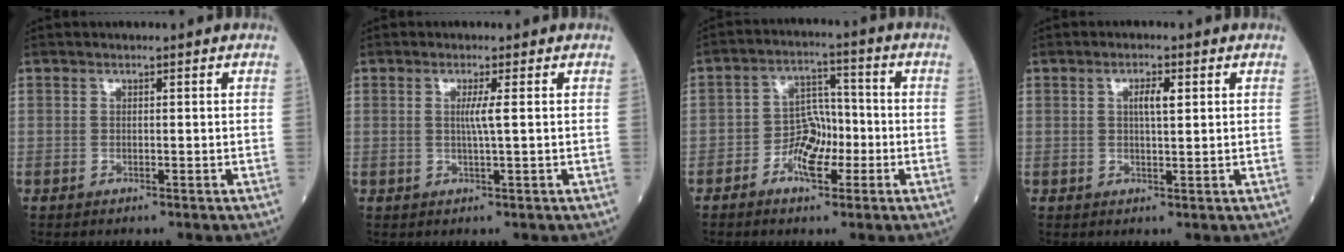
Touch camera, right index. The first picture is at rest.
{"total": 2.2, "force": [0.3, -0.6, 2.1], "torque": [-0.043, -0.003, 0.005]}
{"total": 6.2, "force": [-2.6, 3.5, 4.5], "torque": [-0.076, 0.014, -0.048]}
{"total": 2.9, "force": [0.9, 0.6, 2.6], "torque": [-0.048, 0.001, 0.015]}